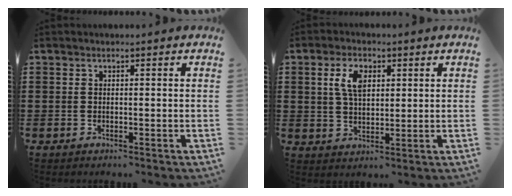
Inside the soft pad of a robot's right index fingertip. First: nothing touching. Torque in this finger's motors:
{"motor_torque": [0.27, 0.17, 0.15, 0.10]}